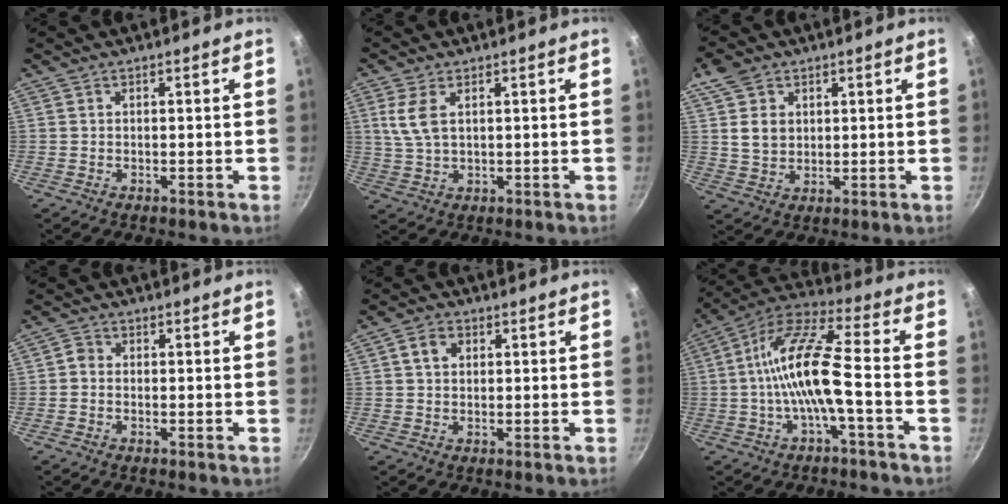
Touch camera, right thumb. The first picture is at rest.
{"total": 5.5, "force": [1.9, 2.9, 4.3], "torque": [-0.090, -0.005, 0.041]}
{"total": 7.0, "force": [2.5, 5.4, 3.8], "torque": [-0.050, -0.010, 0.044]}
{"total": 1.5, "force": [-0.5, 1.2, 0.6], "torque": [-0.009, 0.007, -0.016]}
{"total": 3.7, "force": [1.1, 2.8, 2.1], "torque": [-0.027, 0.005, 0.015]}
{"total": 13.5, "force": [-2.5, 3.3, 12.9], "torque": [-0.256, 0.038, -0.058]}